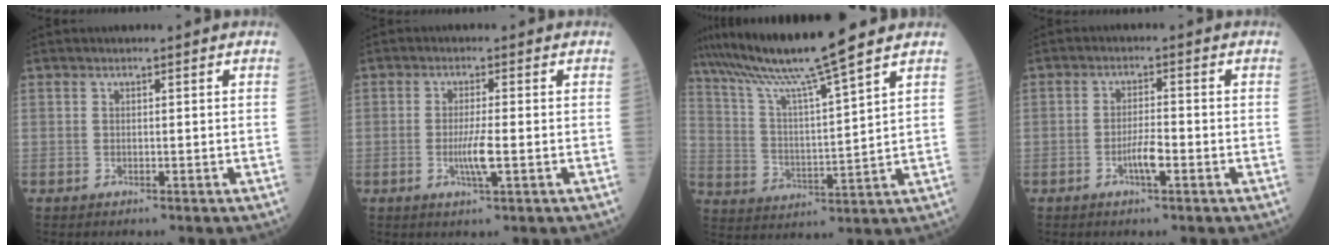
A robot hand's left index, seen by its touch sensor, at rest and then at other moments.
{"total": 3.7, "force": [-1.0, 0.0, 3.6], "torque": [-0.073, -0.009, -0.019]}
{"total": 12.6, "force": [10.4, -2.0, 6.8], "torque": [-0.127, 0.003, 0.191]}
{"total": 3.4, "force": [-1.6, 0.5, 2.9], "torque": [-0.058, -0.001, -0.031]}